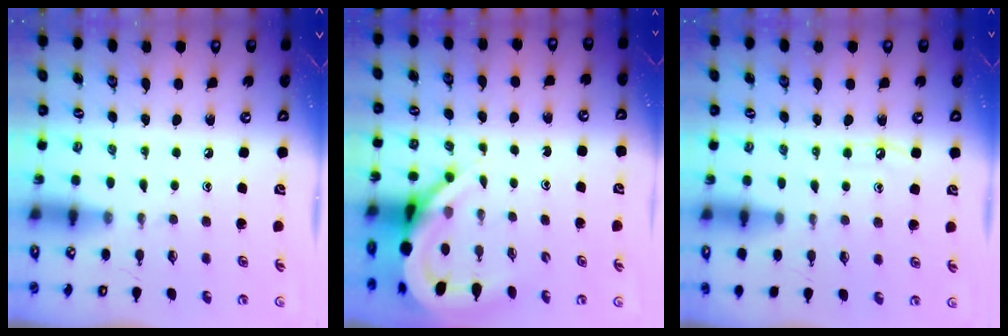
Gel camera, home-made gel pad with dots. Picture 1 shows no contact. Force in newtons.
{"total": 8.5, "press": 8.4, "slide": 1.1}
{"total": 5.0, "press": 4.9, "slide": 0.6}